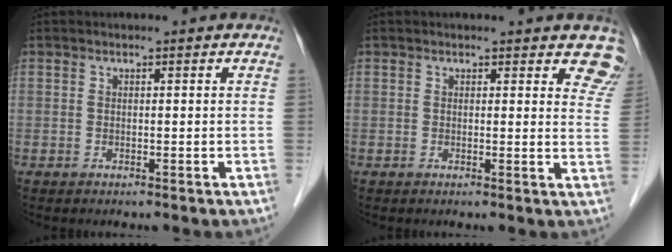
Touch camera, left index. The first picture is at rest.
{"total": 5.8, "force": [5.1, 2.0, 1.9], "torque": [0.005, -0.021, 0.029]}